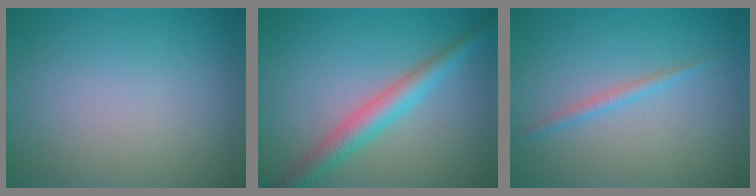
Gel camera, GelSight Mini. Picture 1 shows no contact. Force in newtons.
{"total": 3.6, "press": 3.6, "slide": 0.1}
{"total": 1.2, "press": 1.2, "slide": 0.1}